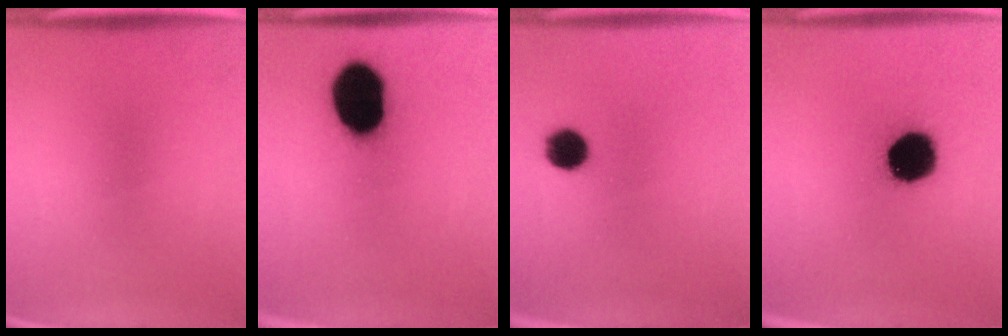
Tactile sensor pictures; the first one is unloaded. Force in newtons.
{"total": 19.3}
{"total": 6.5}
{"total": 16.0}